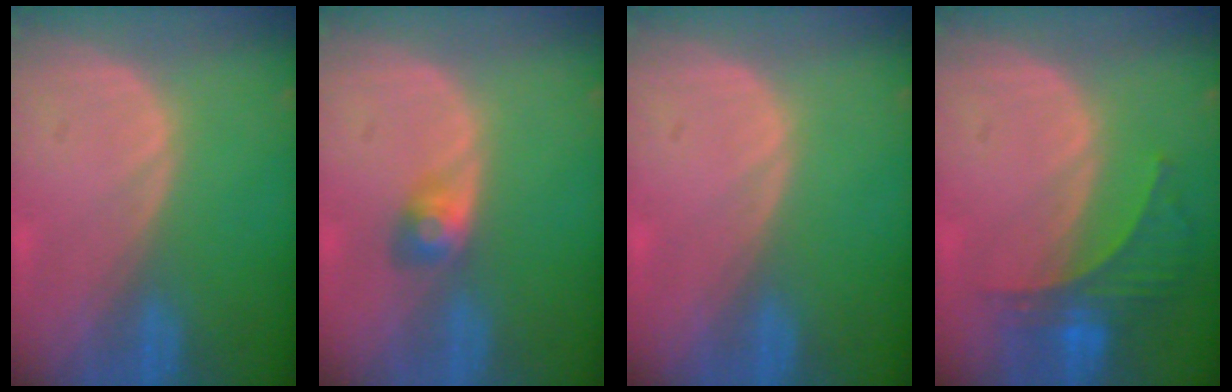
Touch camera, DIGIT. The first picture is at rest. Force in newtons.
{"total": 2.9, "press": 2.6, "slide": 1.1}
{"total": 0.0}
{"total": 5.6, "press": 5.6, "slide": 0.9}